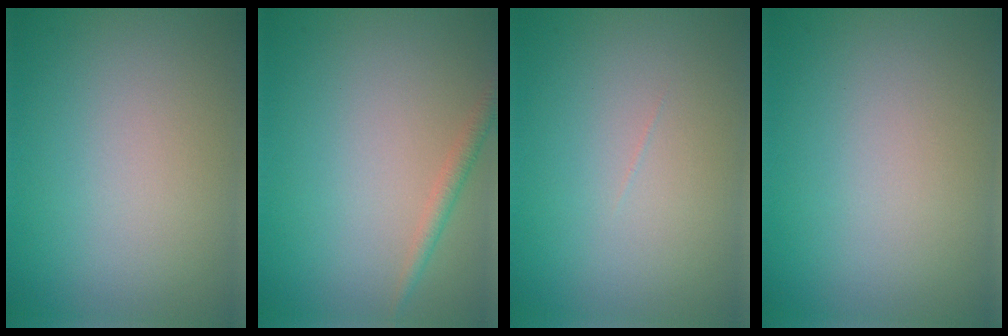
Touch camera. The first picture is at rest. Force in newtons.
{"total": 1.5, "press": 1.5, "slide": 0.0}
{"total": 0.0}
{"total": 0.0}